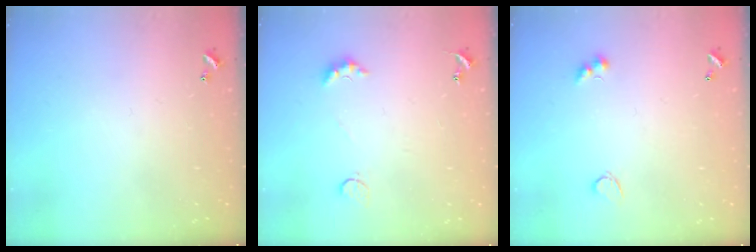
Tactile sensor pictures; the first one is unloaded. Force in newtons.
{"total": 3.6, "press": 3.6, "slide": 0.6}
{"total": 2.8, "press": 2.7, "slide": 0.7}